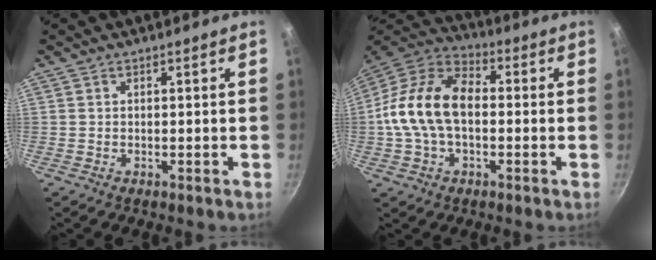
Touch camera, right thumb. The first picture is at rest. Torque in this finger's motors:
{"motor_torque": [0.26, 0.29, 0.97, -0.58, 0.21]}